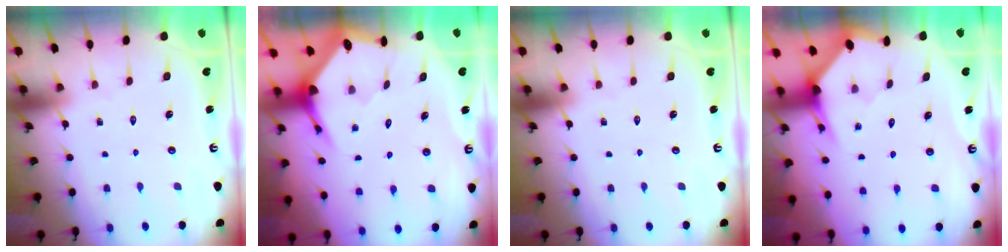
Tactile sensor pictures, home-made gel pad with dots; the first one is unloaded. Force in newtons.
{"total": 3.9, "press": 3.9, "slide": 0.6}
{"total": 0.0}
{"total": 3.3, "press": 3.3, "slide": 0.3}